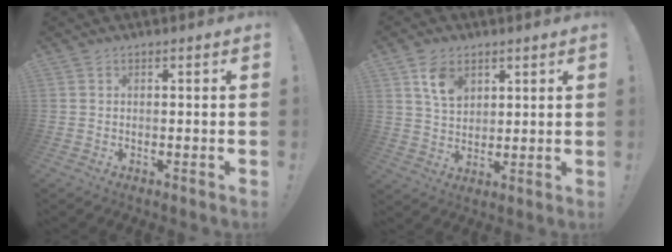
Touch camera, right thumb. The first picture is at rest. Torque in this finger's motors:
{"motor_torque": [1.44, 1.25, 0.39, -0.67, 0.06]}